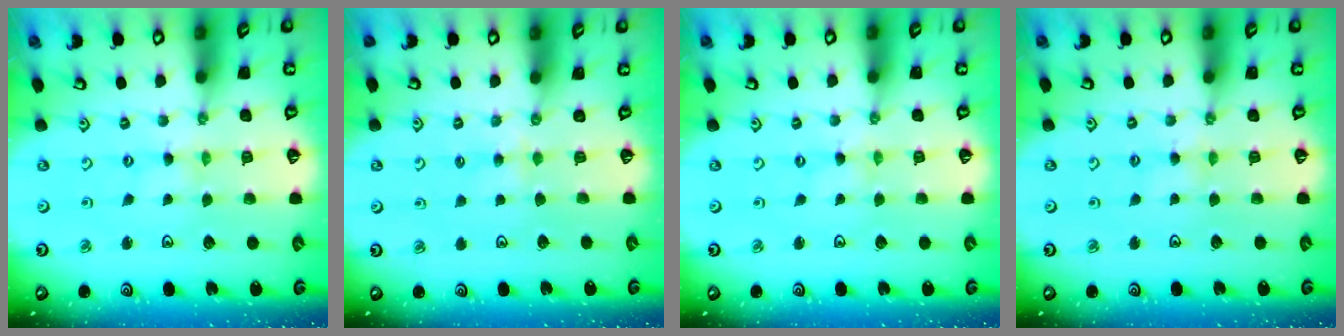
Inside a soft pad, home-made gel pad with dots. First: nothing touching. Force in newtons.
{"total": 2.7, "press": 2.6, "slide": 0.4}
{"total": 0.0}
{"total": 3.1, "press": 3.1, "slide": 0.4}